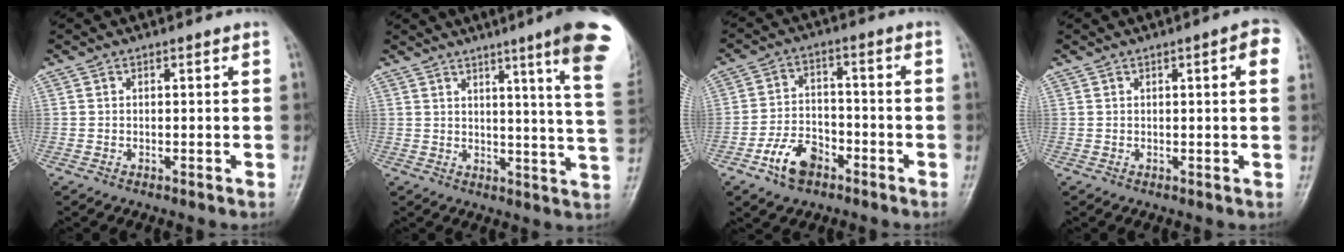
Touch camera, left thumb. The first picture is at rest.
{"total": 16.3, "force": [9.5, 0.0, 13.2], "torque": [-0.154, -0.054, 0.101]}
{"total": 8.5, "force": [-4.7, 5.4, 4.6], "torque": [-0.068, 0.029, -0.086]}
{"total": 4.6, "force": [1.5, 0.9, 4.3], "torque": [-0.045, 0.004, 0.011]}